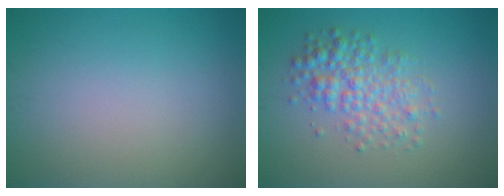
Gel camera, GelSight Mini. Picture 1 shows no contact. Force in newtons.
{"total": 3.7, "press": 3.7, "slide": 0.0}